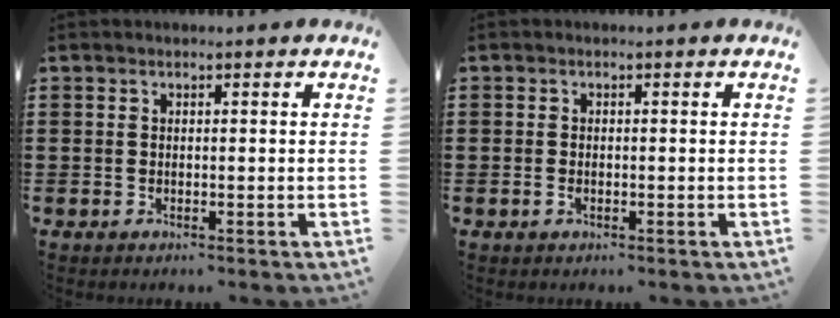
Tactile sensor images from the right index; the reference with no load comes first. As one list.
[{"total": 0.9, "force": [-0.4, 0.3, 0.7], "torque": [-0.016, -0.005, -0.005]}]